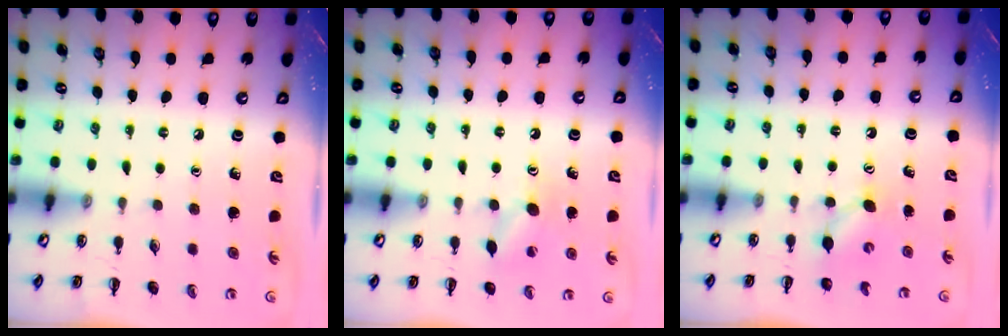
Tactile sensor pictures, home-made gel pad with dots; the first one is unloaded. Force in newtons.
{"total": 7.4, "press": 7.3, "slide": 1.4}
{"total": 4.4, "press": 4.3, "slide": 1.1}